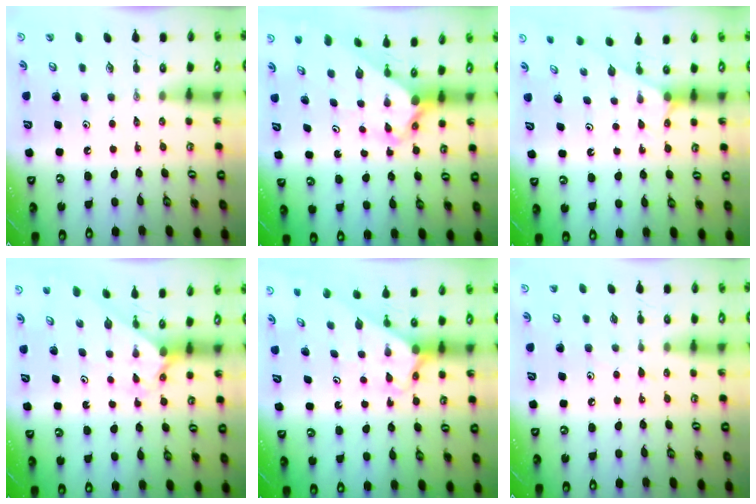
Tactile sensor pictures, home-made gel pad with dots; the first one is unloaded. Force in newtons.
{"total": 3.4, "press": 3.4, "slide": 0.4}
{"total": 1.9, "press": 1.9, "slide": 0.3}
{"total": 2.0, "press": 2.0, "slide": 0.2}
{"total": 2.4, "press": 2.4, "slide": 0.1}
{"total": 4.0, "press": 4.0, "slide": 0.5}